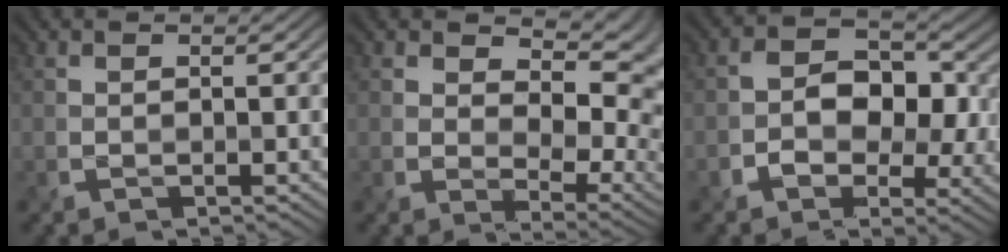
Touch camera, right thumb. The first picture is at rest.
{"total": 9.9, "force": [3.8, 5.9, 7.0], "torque": [-0.115, -0.019, 0.074]}
{"total": 9.0, "force": [-0.4, 6.6, 6.0], "torque": [-0.087, -0.005, -0.016]}